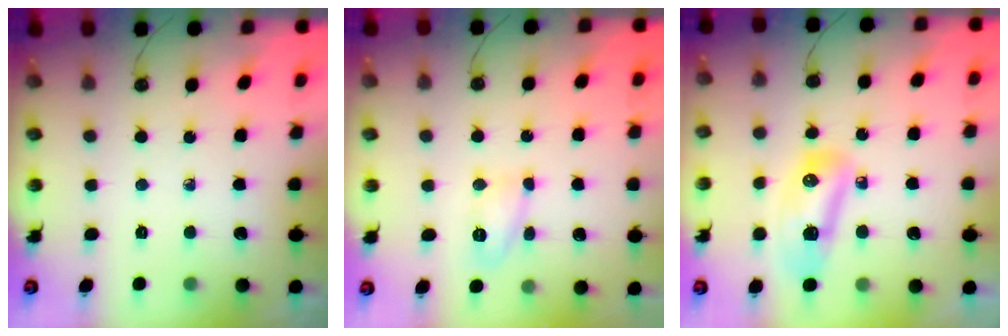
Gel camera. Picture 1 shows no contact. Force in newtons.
{"total": 8.9, "press": 7.6, "slide": 4.5}
{"total": 17.0, "press": 13.5, "slide": 10.4}